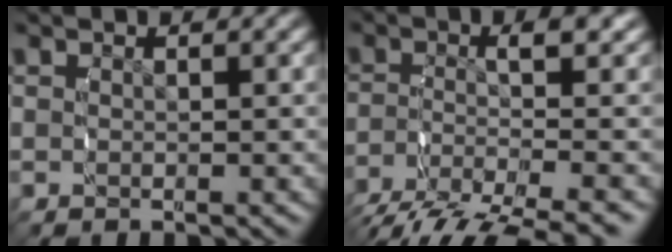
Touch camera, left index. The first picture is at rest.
{"total": 7.1, "force": [-4.5, 2.6, 4.9], "torque": [-0.085, -0.025, -0.052]}